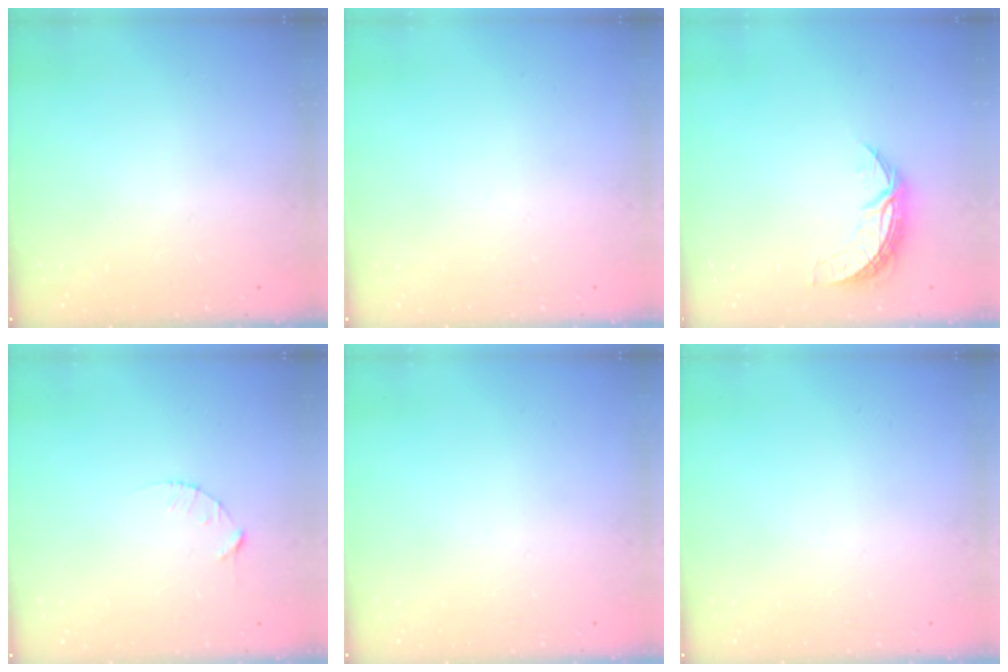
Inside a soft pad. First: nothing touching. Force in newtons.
{"total": 0.0}
{"total": 7.4, "press": 7.4, "slide": 0.5}
{"total": 3.1, "press": 3.1, "slide": 0.4}
{"total": 0.0}
{"total": 0.0}